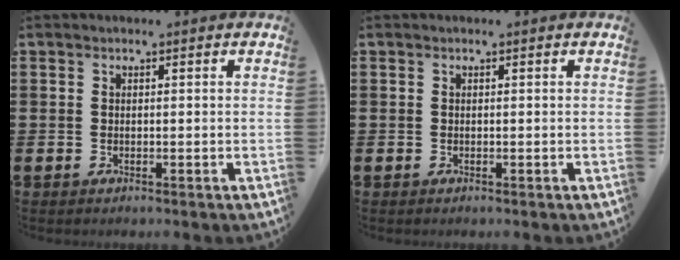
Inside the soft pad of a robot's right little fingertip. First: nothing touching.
{"total": 0.0}